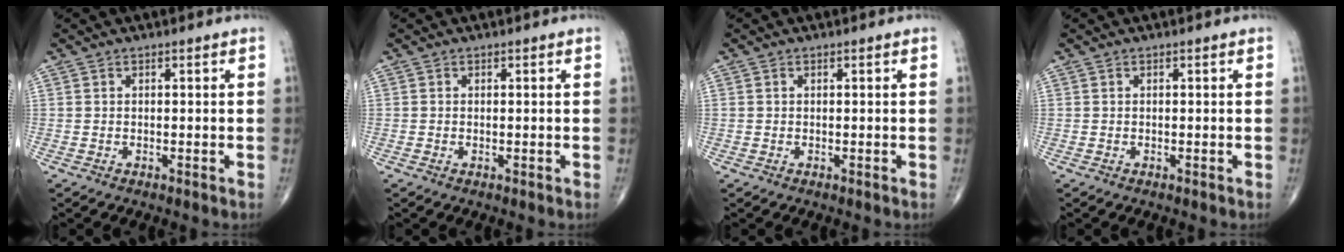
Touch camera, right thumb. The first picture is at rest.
{"total": 0.0}
{"total": 0.0}
{"total": 0.0}